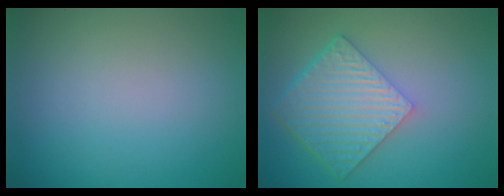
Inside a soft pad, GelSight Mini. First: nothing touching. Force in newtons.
{"total": 6.9, "press": 4.8, "slide": 4.9}